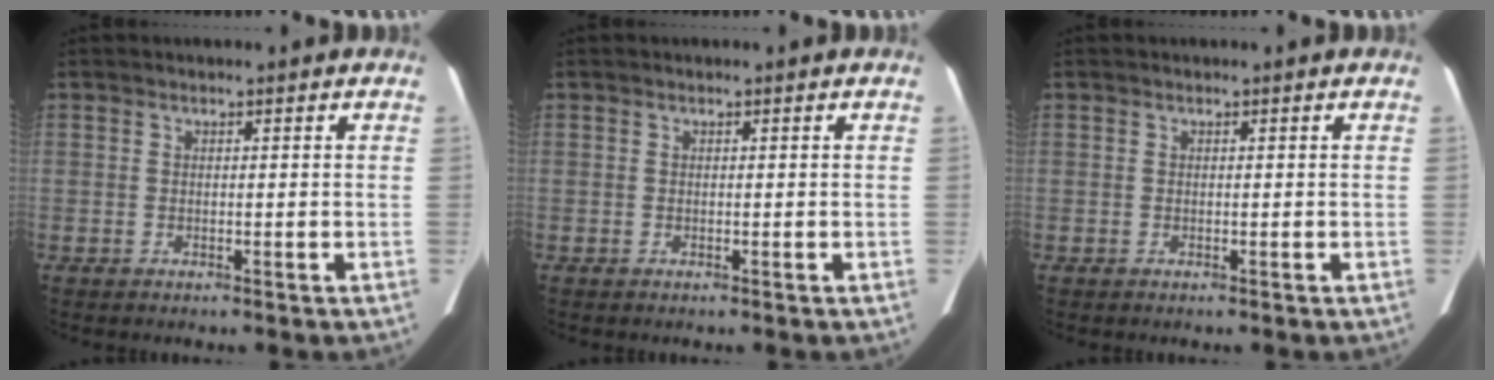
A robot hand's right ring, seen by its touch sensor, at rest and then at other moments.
{"total": 0.0}
{"total": 0.0}